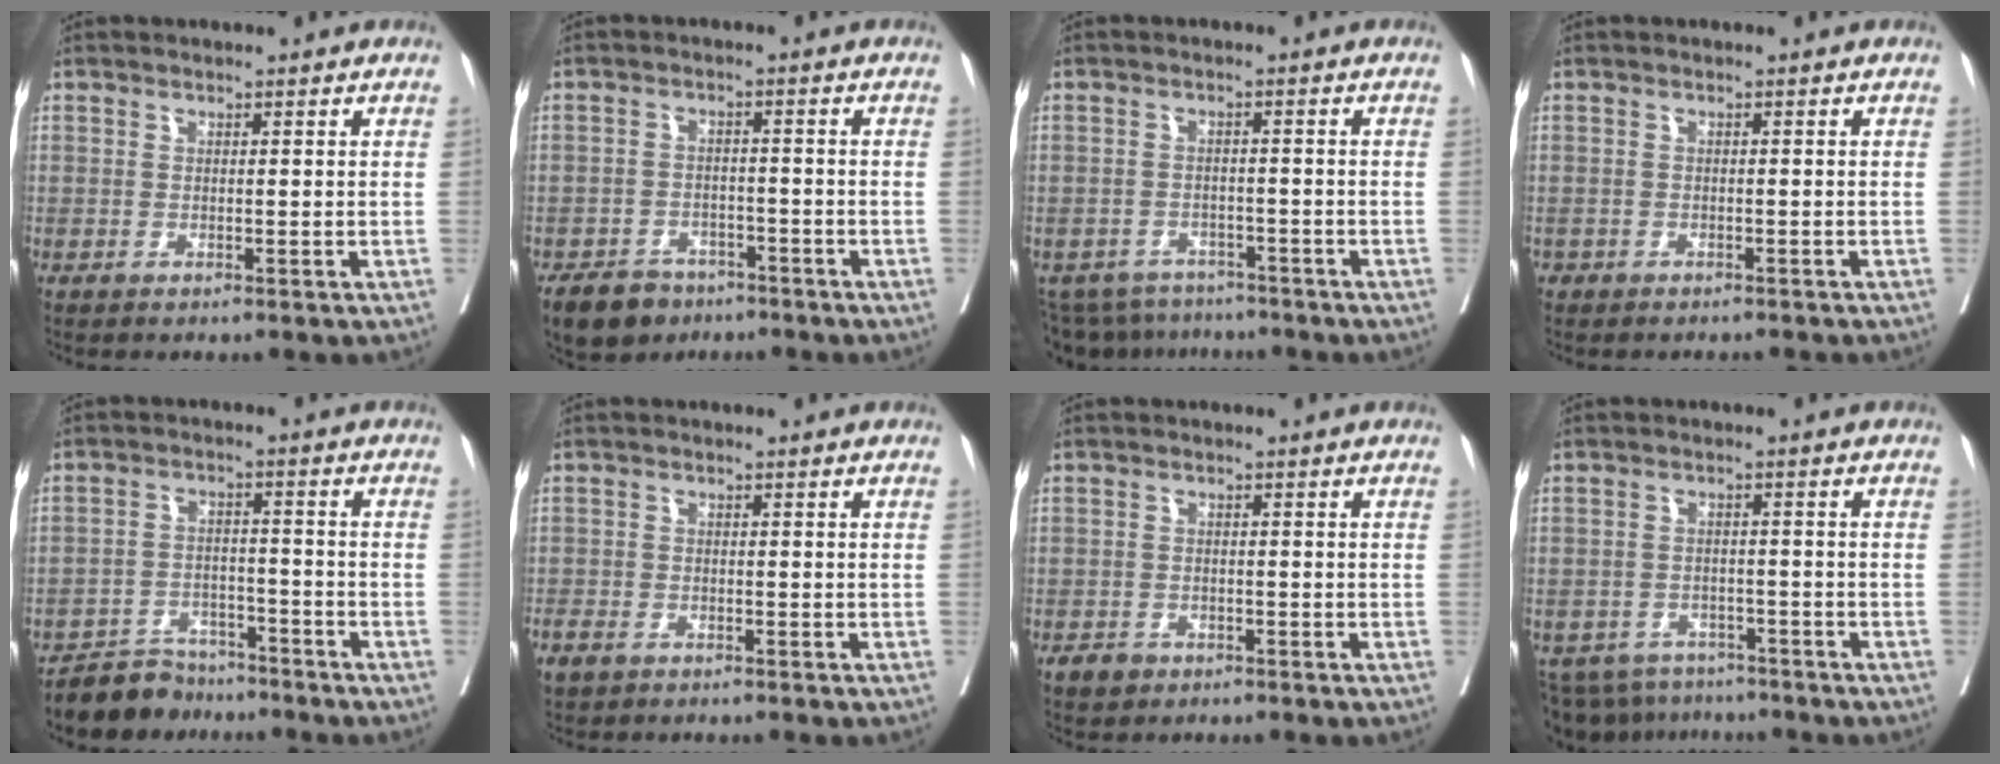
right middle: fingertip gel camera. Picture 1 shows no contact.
{"total": 6.6, "force": [-5.0, 3.9, 1.9], "torque": [-0.035, 0.000, -0.079]}
{"total": 7.7, "force": [-7.0, 3.1, 0.3], "torque": [-0.002, 0.006, -0.095]}
{"total": 3.4, "force": [-2.9, 1.6, 0.7], "torque": [-0.011, 0.001, -0.036]}
{"total": 5.6, "force": [-4.9, 2.8, 0.7], "torque": [-0.015, -0.001, -0.085]}
{"total": 3.2, "force": [-2.2, 2.0, 1.1], "torque": [-0.023, 0.000, -0.033]}
{"total": 2.3, "force": [-1.5, 1.7, 0.5], "torque": [-0.012, 0.006, -0.018]}
{"total": 8.5, "force": [-7.3, 4.1, 1.0], "torque": [-0.015, 0.003, -0.098]}